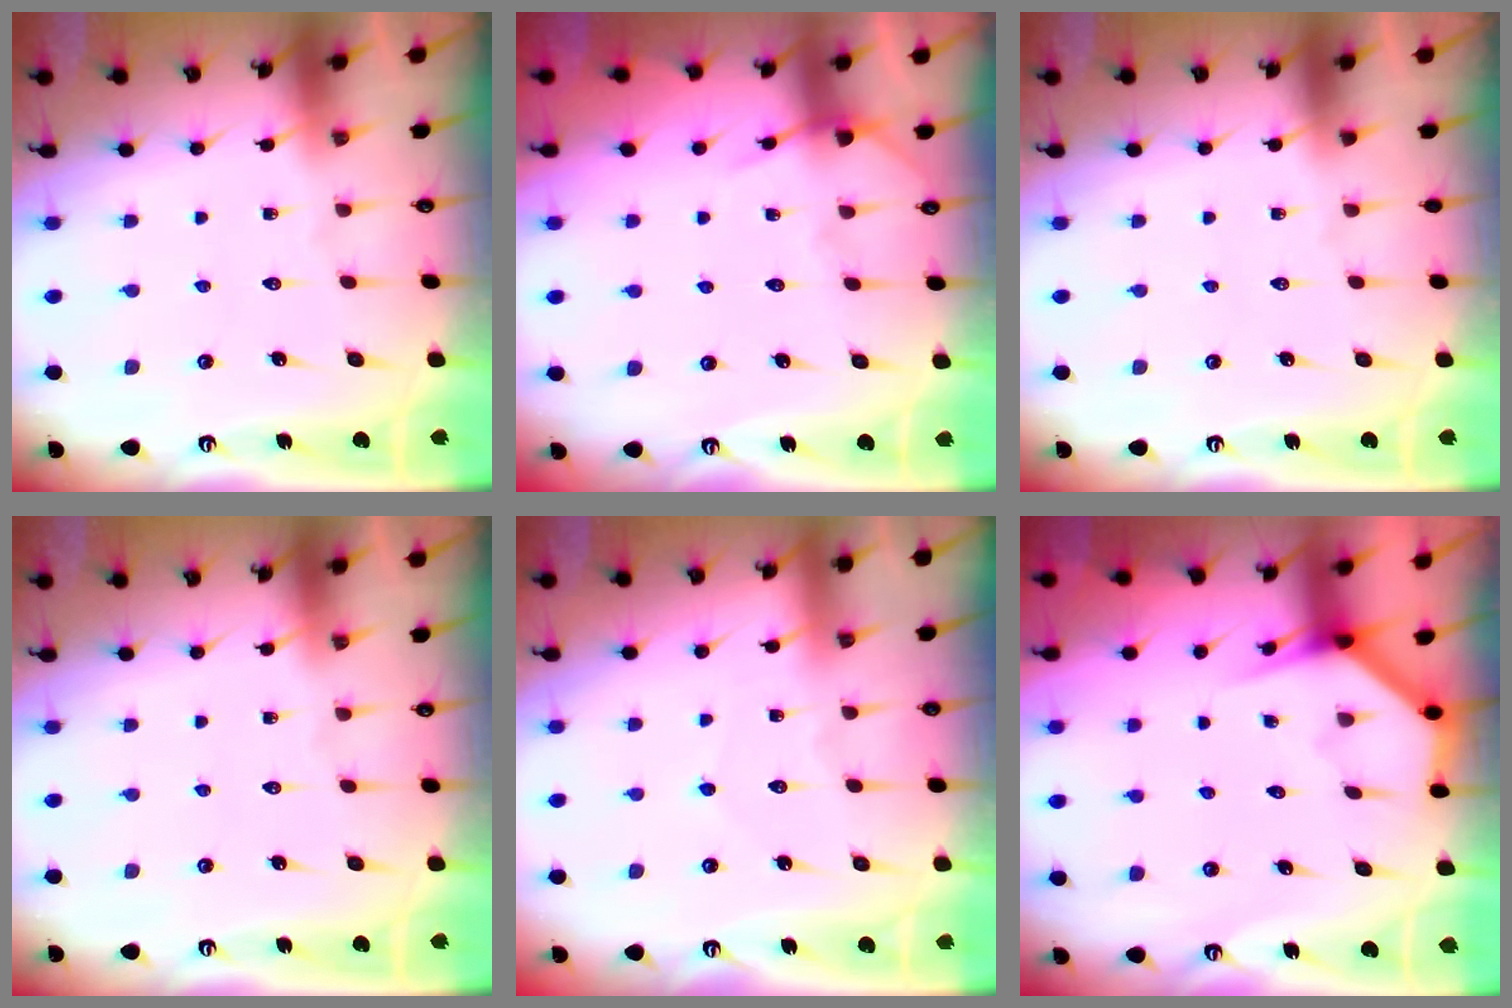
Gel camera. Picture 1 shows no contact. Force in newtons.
{"total": 5.3, "press": 5.3, "slide": 0.5}
{"total": 0.0}
{"total": 0.0}
{"total": 4.6, "press": 4.5, "slide": 0.6}
{"total": 3.9, "press": 3.9, "slide": 0.2}